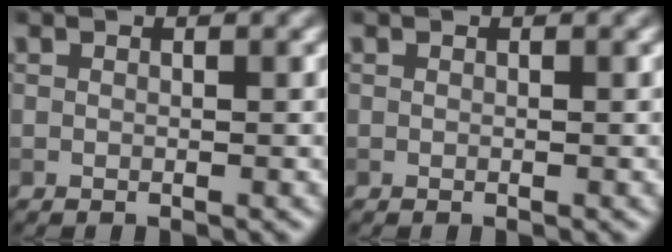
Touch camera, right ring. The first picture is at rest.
{"total": 0.0}